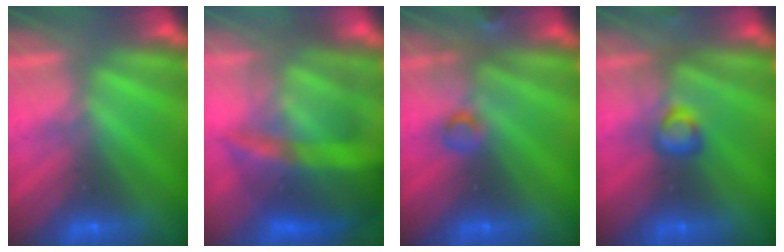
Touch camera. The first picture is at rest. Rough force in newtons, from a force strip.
{"total": 10.1}
{"total": 2.9}
{"total": 2.7}